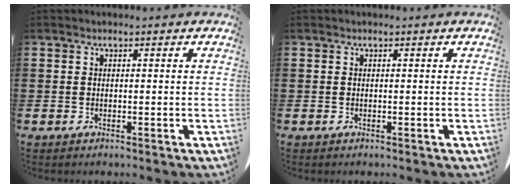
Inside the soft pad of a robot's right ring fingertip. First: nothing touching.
{"total": 0.0}